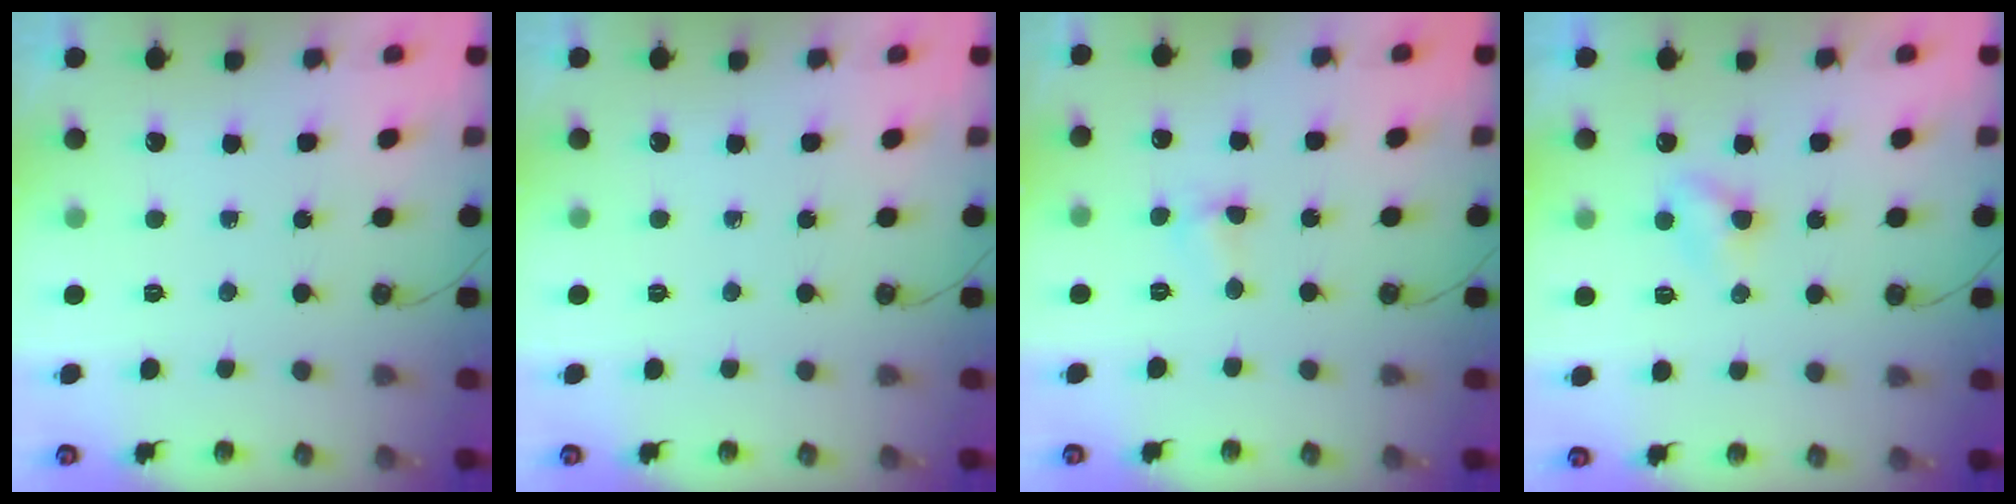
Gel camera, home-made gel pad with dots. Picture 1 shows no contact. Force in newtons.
{"total": 0.0}
{"total": 4.3, "press": 4.2, "slide": 0.4}
{"total": 4.8, "press": 4.7, "slide": 0.5}